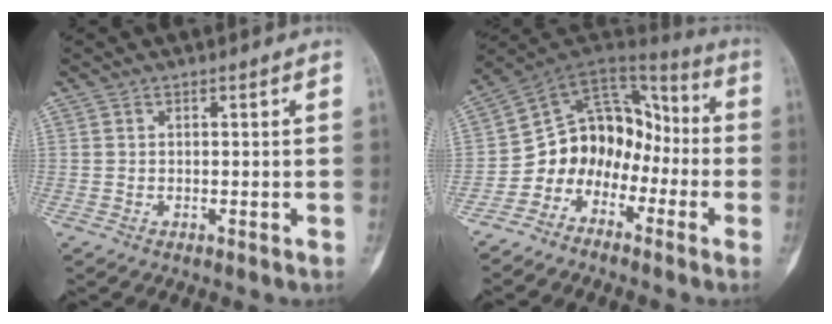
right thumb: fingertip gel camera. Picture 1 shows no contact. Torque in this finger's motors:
{"motor_torque": [0.25, 0.17, 0.72, -0.63, 0.04]}